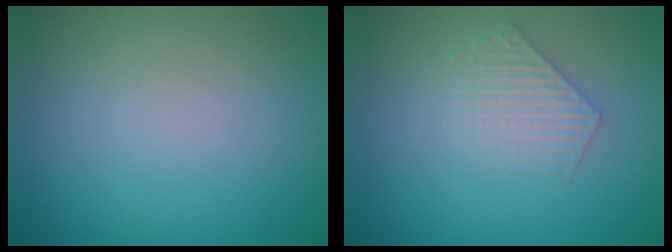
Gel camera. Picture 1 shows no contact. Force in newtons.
{"total": 2.2, "press": 2.1, "slide": 0.4}